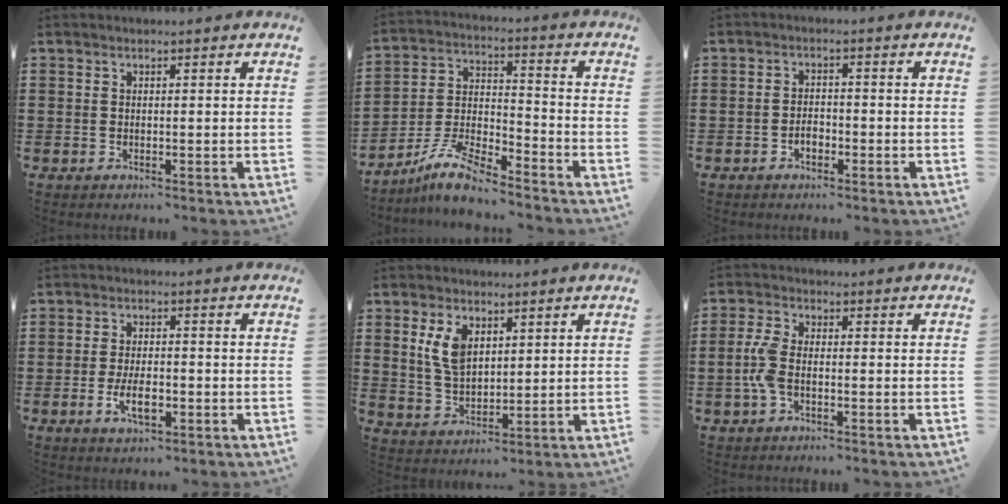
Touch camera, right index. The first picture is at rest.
{"total": 8.5, "force": [-7.4, 1.3, 4.0], "torque": [-0.092, 0.007, -0.147]}
{"total": 2.2, "force": [-1.1, 1.2, 1.5], "torque": [-0.031, 0.003, -0.022]}
{"total": 4.8, "force": [-1.5, 2.1, 4.0], "torque": [-0.074, -0.002, -0.032]}
{"total": 6.2, "force": [2.7, 3.4, 4.4], "torque": [-0.106, 0.005, 0.048]}
{"total": 4.6, "force": [-0.9, 2.1, 4.1], "torque": [-0.108, -0.007, -0.025]}